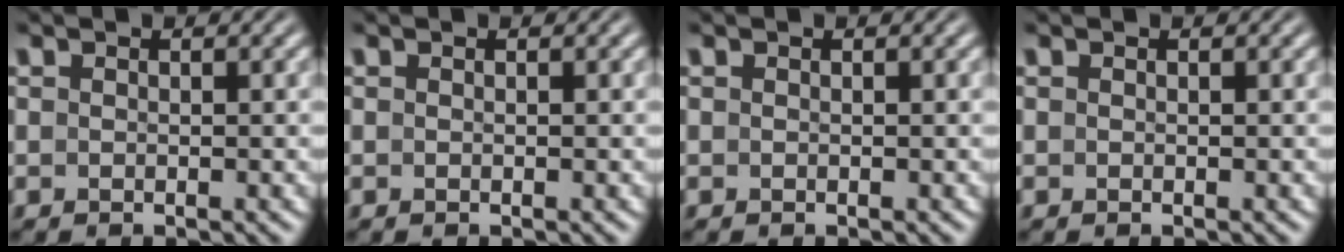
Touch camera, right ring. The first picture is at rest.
{"total": 0.0}
{"total": 0.0}
{"total": 0.0}